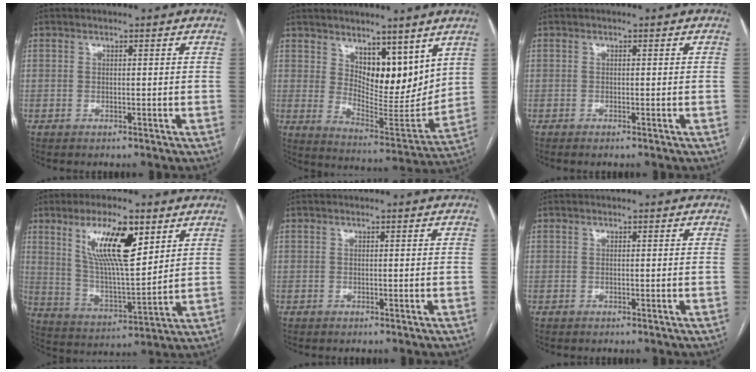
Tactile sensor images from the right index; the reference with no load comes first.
{"total": 11.4, "force": [6.5, 5.0, 7.9], "torque": [-0.120, -0.016, 0.125]}
{"total": 0.6, "force": [-0.5, -0.1, 0.3], "torque": [-0.010, -0.002, -0.008]}
{"total": 13.7, "force": [6.8, 3.3, 11.5], "torque": [-0.214, 0.002, 0.127]}
{"total": 0.0}
{"total": 0.0}